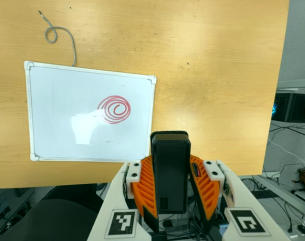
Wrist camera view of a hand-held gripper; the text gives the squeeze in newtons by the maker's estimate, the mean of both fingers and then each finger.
{"total": 8.0, "left": 6.4, "right": 9.6}